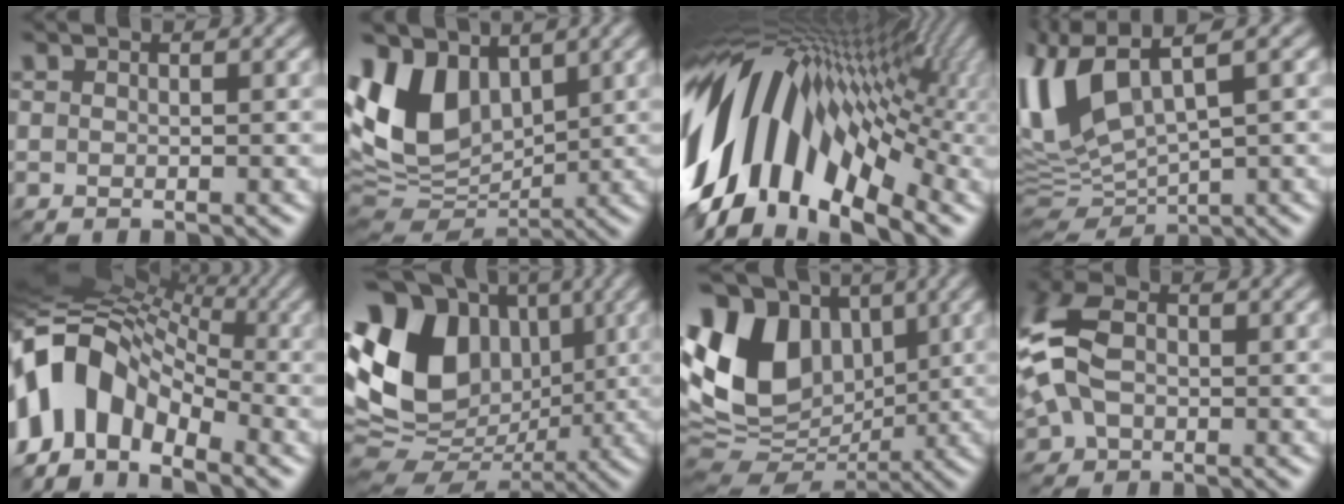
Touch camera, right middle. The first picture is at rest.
{"total": 8.5, "force": [2.4, 5.8, 5.6], "torque": [-0.127, 0.000, 0.038]}
{"total": 15.7, "force": [-0.3, 9.4, 12.5], "torque": [-0.223, 0.013, -0.027]}
{"total": 9.3, "force": [1.4, 4.2, 8.2], "torque": [-0.195, 0.001, 0.027]}
{"total": 11.0, "force": [-4.5, 7.0, 7.2], "torque": [-0.127, 0.012, -0.101]}
{"total": 15.3, "force": [2.2, 11.6, 9.8], "torque": [-0.203, 0.023, 0.026]}
{"total": 14.0, "force": [2.3, 10.1, 9.4], "torque": [-0.202, 0.021, 0.026]}
{"total": 10.2, "force": [-0.6, 6.8, 7.6], "torque": [-0.183, 0.004, -0.023]}